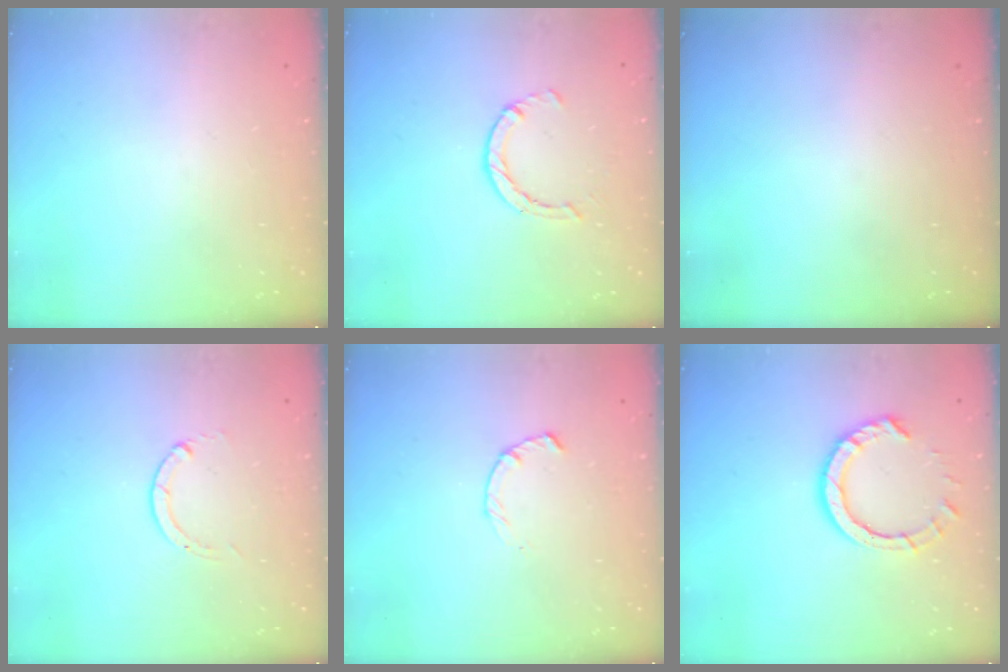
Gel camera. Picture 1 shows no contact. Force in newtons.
{"total": 2.9, "press": 2.8, "slide": 0.4}
{"total": 0.0}
{"total": 0.0}
{"total": 2.3, "press": 2.2, "slide": 0.4}
{"total": 8.6, "press": 8.5, "slide": 0.6}